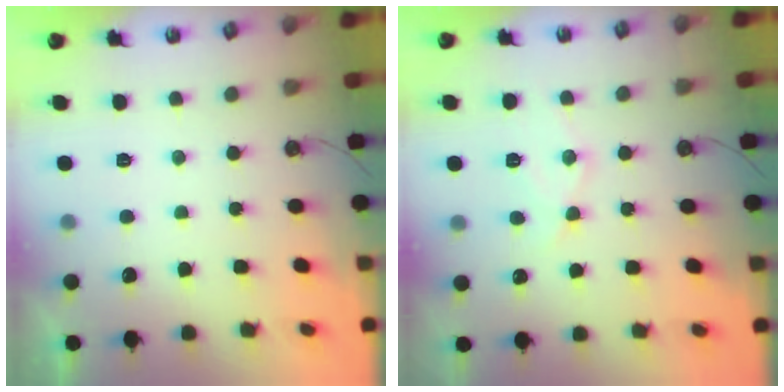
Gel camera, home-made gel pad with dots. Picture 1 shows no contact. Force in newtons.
{"total": 11.0, "press": 11.0, "slide": 0.8}